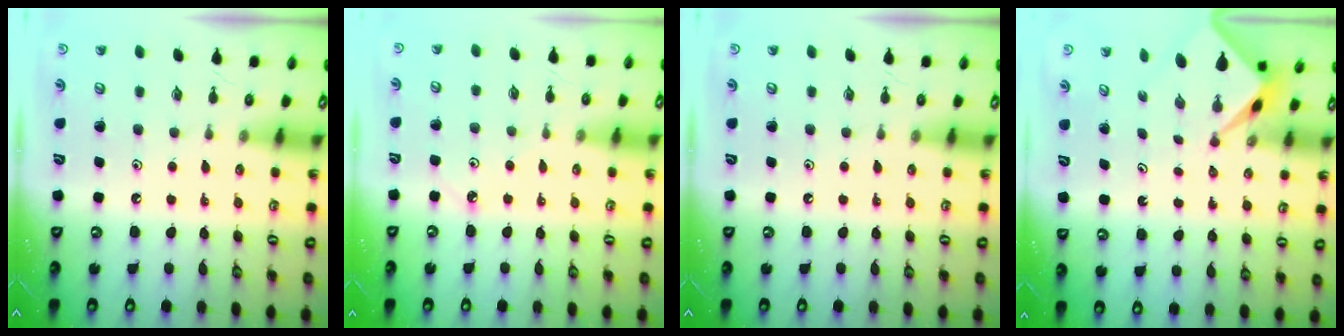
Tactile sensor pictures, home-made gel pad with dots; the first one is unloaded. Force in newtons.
{"total": 2.2, "press": 2.2, "slide": 0.2}
{"total": 0.0}
{"total": 3.8, "press": 3.8, "slide": 0.1}